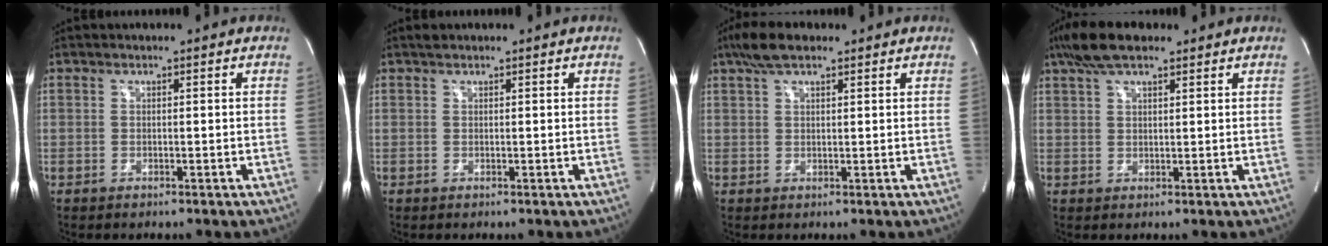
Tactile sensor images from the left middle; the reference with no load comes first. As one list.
[{"total": 0.7, "force": [0.6, 0.2, 0.3], "torque": [-0.015, 0.011, 0.015]}, {"total": 5.3, "force": [3.8, 1.7, 3.4], "torque": [-0.076, 0.020, 0.069]}, {"total": 7.3, "force": [5.3, 2.3, 4.6], "torque": [-0.097, 0.024, 0.096]}]